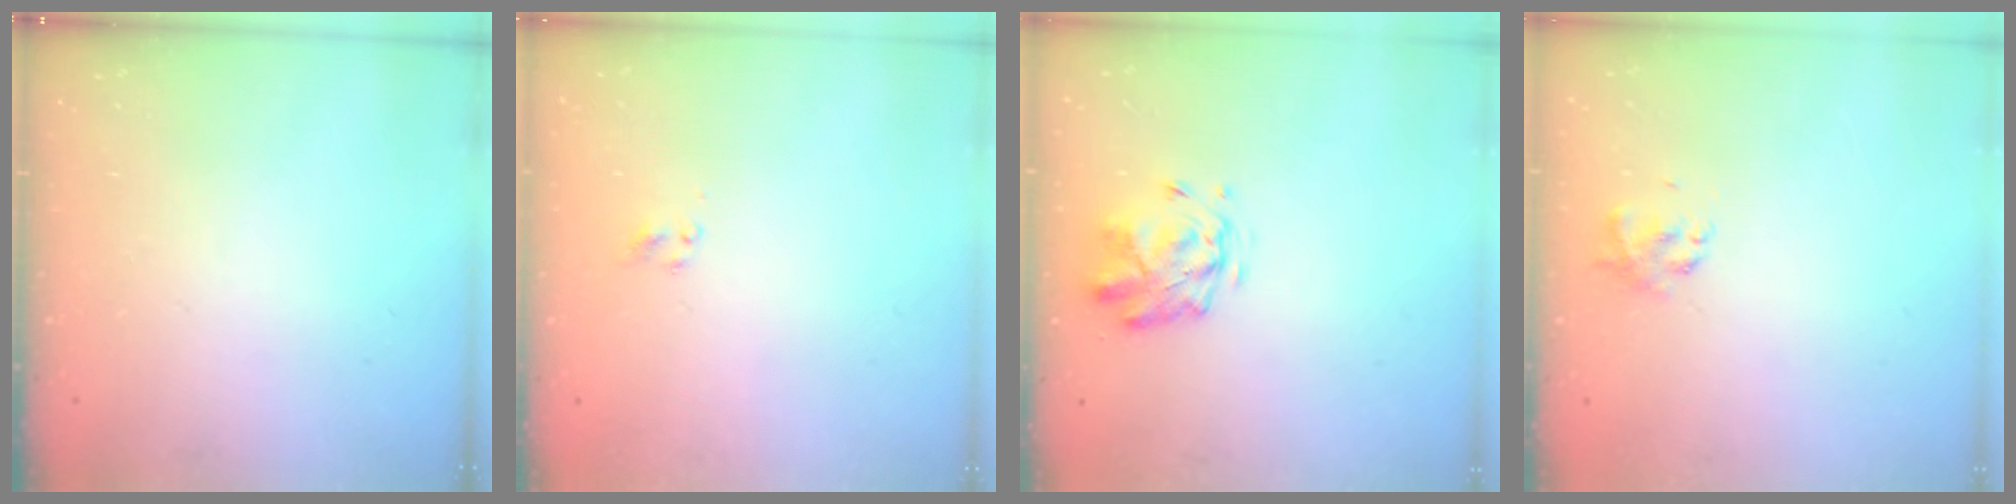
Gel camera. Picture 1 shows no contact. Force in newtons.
{"total": 1.9, "press": 1.7, "slide": 0.9}
{"total": 2.8, "press": 2.4, "slide": 1.4}
{"total": 1.7, "press": 1.6, "slide": 0.5}